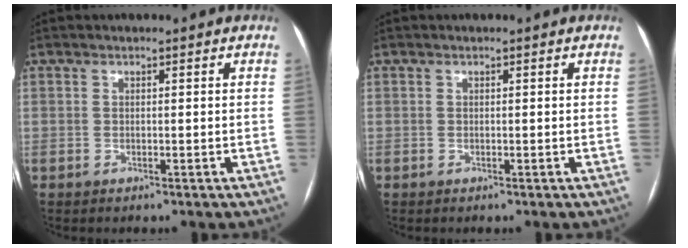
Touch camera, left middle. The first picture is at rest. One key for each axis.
{"total": 0.0}